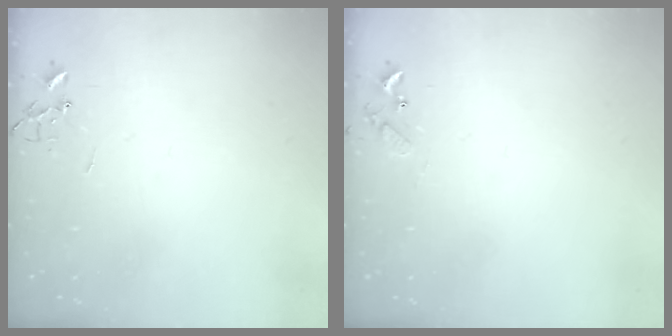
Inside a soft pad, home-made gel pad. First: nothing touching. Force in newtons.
{"total": 5.5, "press": 5.5, "slide": 0.4}